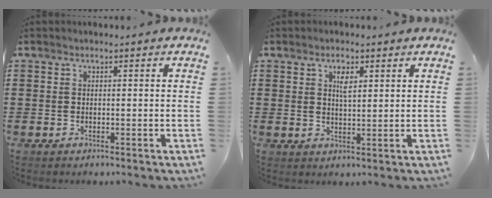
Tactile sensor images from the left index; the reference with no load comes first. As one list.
[{"total": 2.9, "force": [1.5, 1.0, 2.2], "torque": [-0.041, 0.002, 0.024]}]